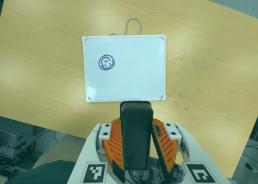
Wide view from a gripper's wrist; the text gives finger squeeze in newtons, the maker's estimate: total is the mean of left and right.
{"total": 5.9, "left": 4.8, "right": 6.9}